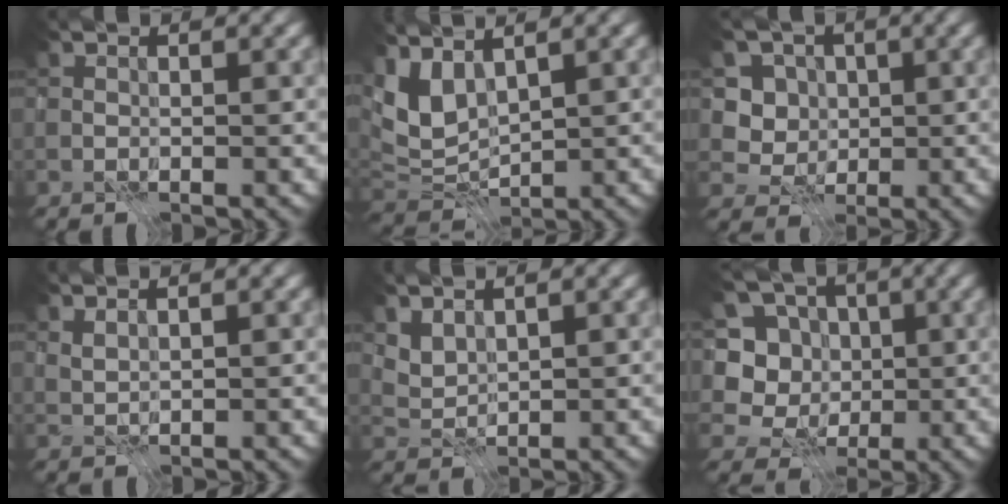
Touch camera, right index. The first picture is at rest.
{"total": 5.1, "force": [2.1, 2.7, 3.8], "torque": [-0.088, -0.003, 0.036]}
{"total": 3.5, "force": [0.2, 3.3, 1.1], "torque": [-0.014, -0.006, -0.010]}
{"total": 1.0, "force": [0.8, 0.0, 0.6], "torque": [-0.012, -0.002, 0.022]}
{"total": 1.8, "force": [1.4, 0.7, 0.7], "torque": [-0.022, -0.006, 0.036]}
{"total": 7.5, "force": [-0.5, 7.0, 2.5], "torque": [-0.050, 0.022, -0.041]}